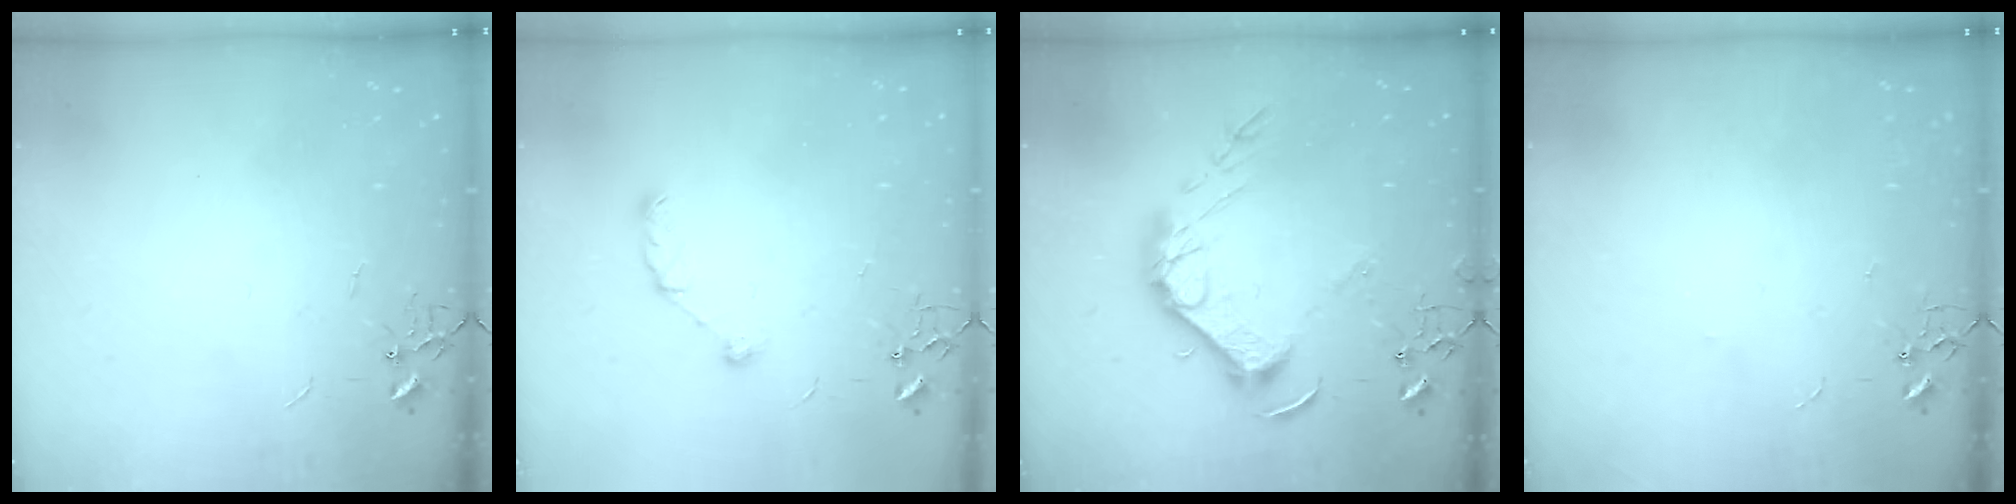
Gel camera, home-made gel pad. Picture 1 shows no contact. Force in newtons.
{"total": 7.2, "press": 7.1, "slide": 0.7}
{"total": 15.8, "press": 15.7, "slide": 1.6}
{"total": 2.8, "press": 2.8, "slide": 0.5}